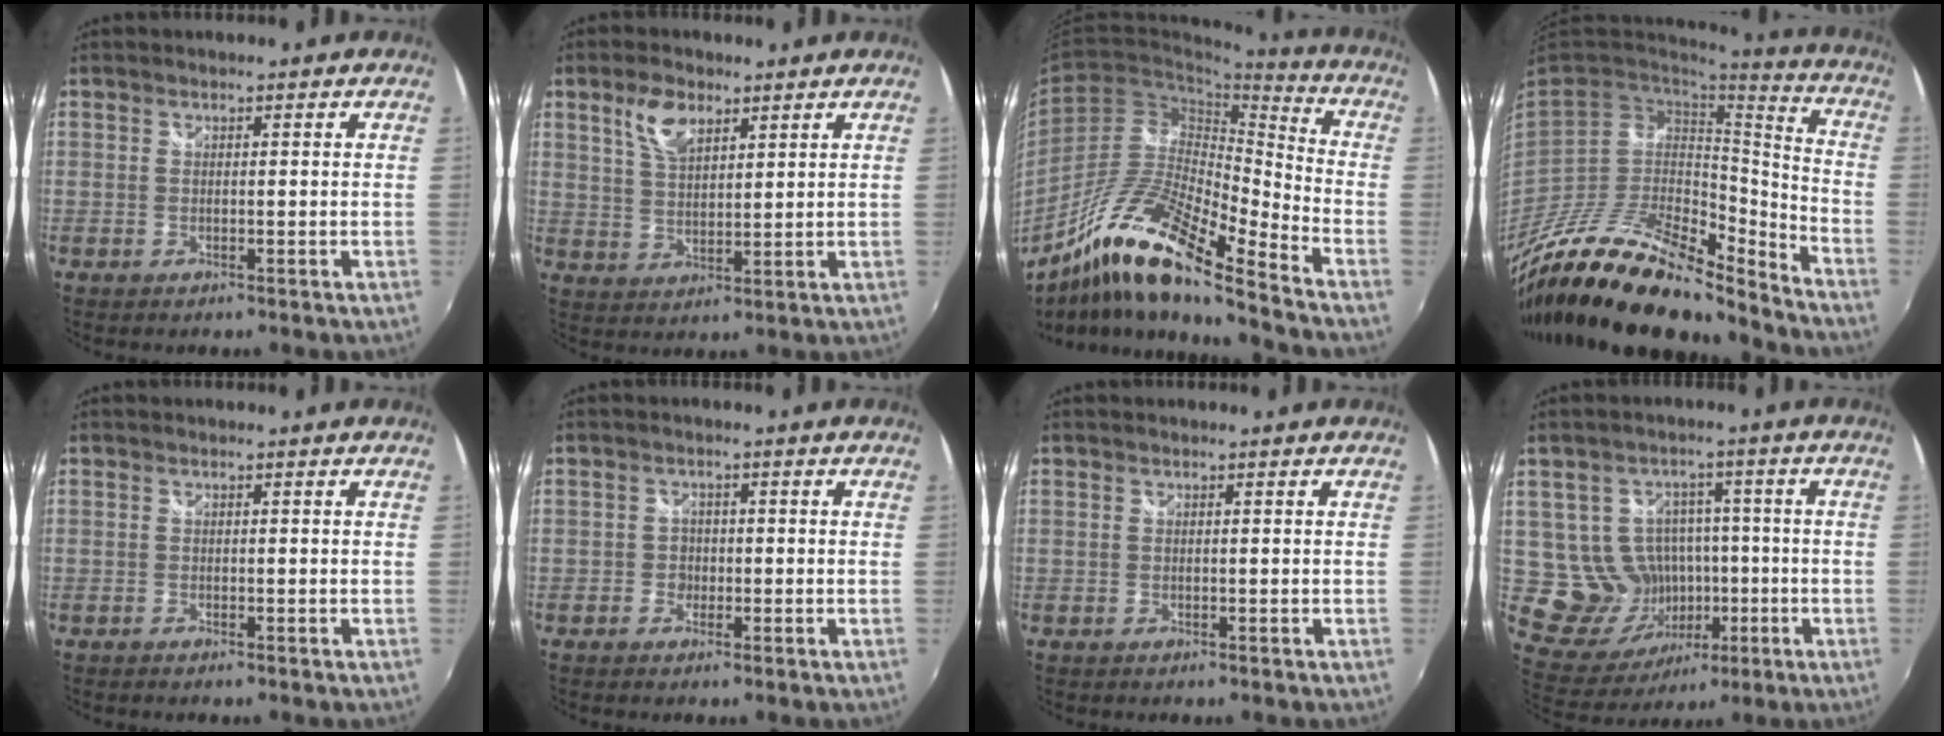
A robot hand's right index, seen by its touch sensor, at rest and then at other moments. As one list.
[{"total": 6.6, "force": [3.8, 3.3, 4.3], "torque": [-0.082, 0.009, 0.071]}, {"total": 17.7, "force": [-12.5, 2.2, 12.3], "torque": [-0.222, -0.007, -0.250]}, {"total": 26.6, "force": [-21.3, 8.4, 13.5], "torque": [-0.253, -0.024, -0.367]}, {"total": 0.0}, {"total": 2.1, "force": [-0.9, 1.9, 0.2], "torque": [-0.004, 0.005, -0.015]}, {"total": 0.0}, {"total": 12.2, "force": [-0.6, 11.6, 3.8], "torque": [-0.092, 0.017, 0.018]}]